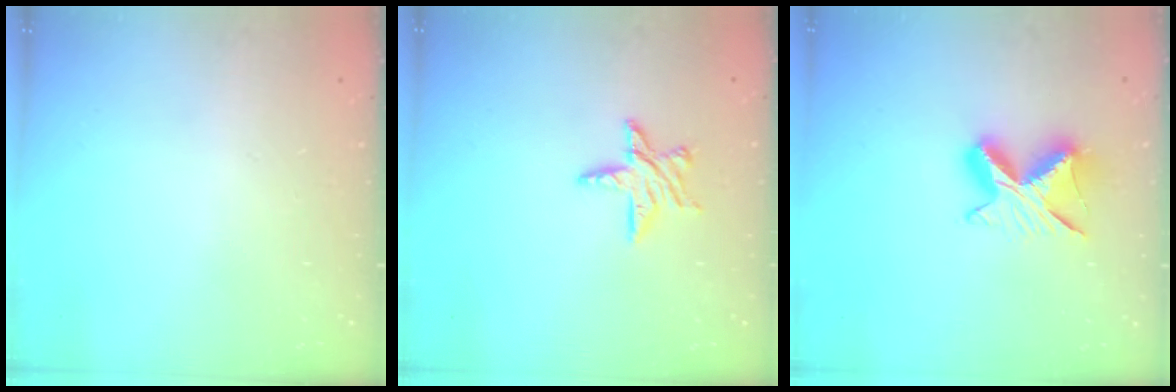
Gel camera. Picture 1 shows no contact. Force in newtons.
{"total": 8.7, "press": 8.7, "slide": 0.7}
{"total": 9.2, "press": 9.1, "slide": 1.0}